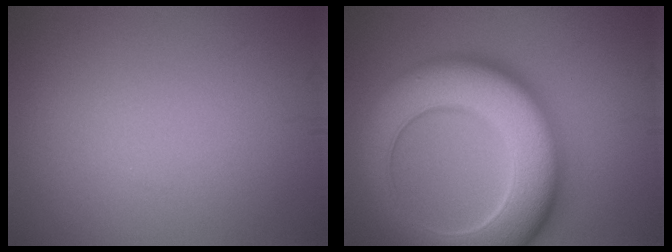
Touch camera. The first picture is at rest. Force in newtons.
{"total": 13.0, "press": 12.9, "slide": 0.3}